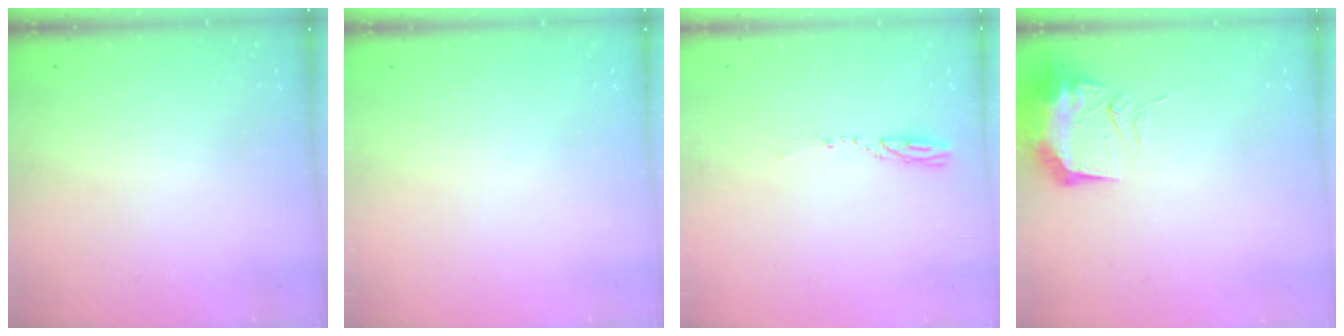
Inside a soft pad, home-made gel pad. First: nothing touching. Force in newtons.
{"total": 0.0}
{"total": 3.2, "press": 3.2, "slide": 0.4}
{"total": 11.4, "press": 11.2, "slide": 1.9}